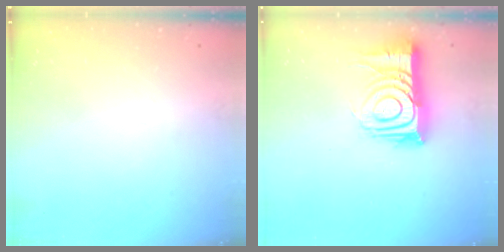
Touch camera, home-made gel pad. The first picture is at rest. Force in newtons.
{"total": 14.4, "press": 14.4, "slide": 1.1}